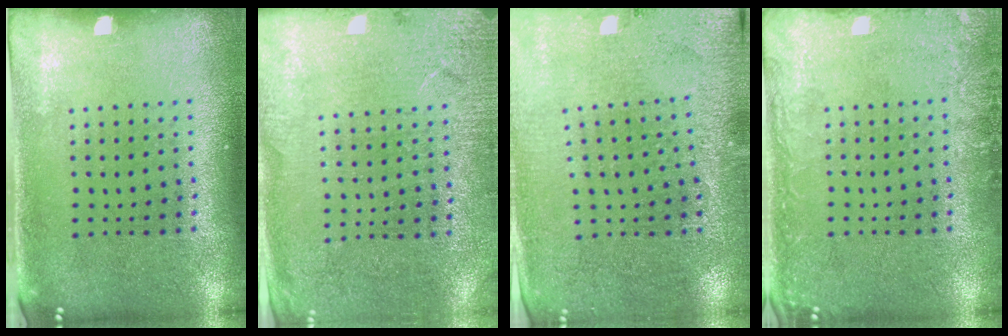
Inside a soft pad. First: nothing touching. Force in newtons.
{"total": 2.7, "press": 2.7, "slide": 0.2}
{"total": 2.8, "press": 2.8, "slide": 0.2}
{"total": 2.4, "press": 2.4, "slide": 0.4}